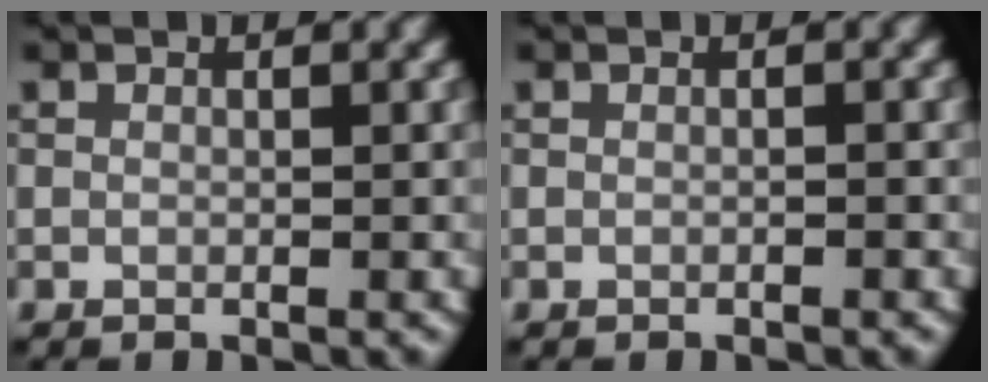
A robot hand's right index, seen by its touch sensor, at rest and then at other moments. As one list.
[{"total": 0.0}]